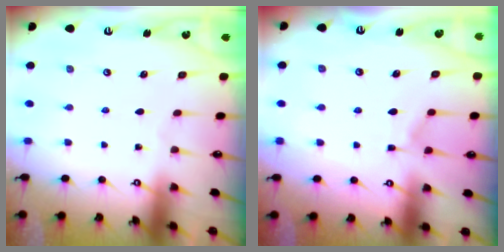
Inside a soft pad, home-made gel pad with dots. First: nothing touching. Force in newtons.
{"total": 7.0, "press": 7.0, "slide": 0.7}